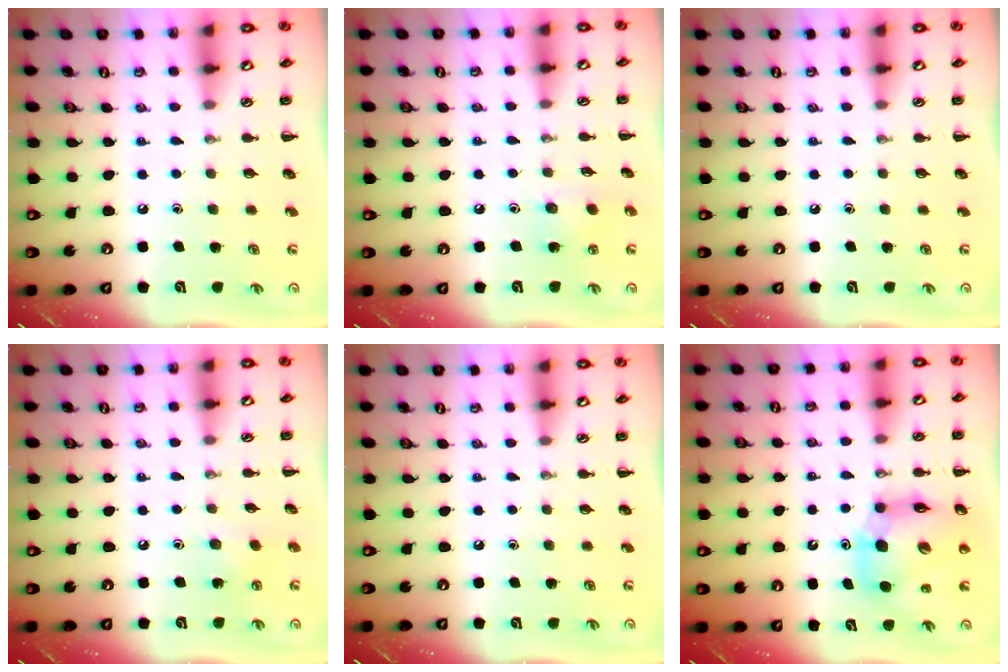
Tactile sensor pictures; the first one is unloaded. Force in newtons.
{"total": 5.6, "press": 5.5, "slide": 1.0}
{"total": 0.0}
{"total": 4.0, "press": 3.9, "slide": 1.0}
{"total": 0.0}
{"total": 11.5, "press": 11.0, "slide": 3.1}